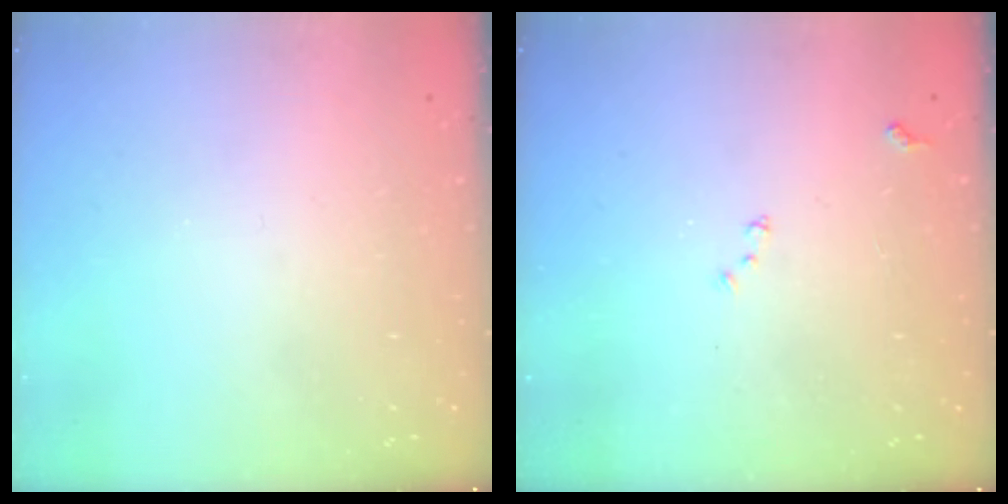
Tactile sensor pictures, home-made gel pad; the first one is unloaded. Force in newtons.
{"total": 7.5, "press": 7.5, "slide": 0.7}